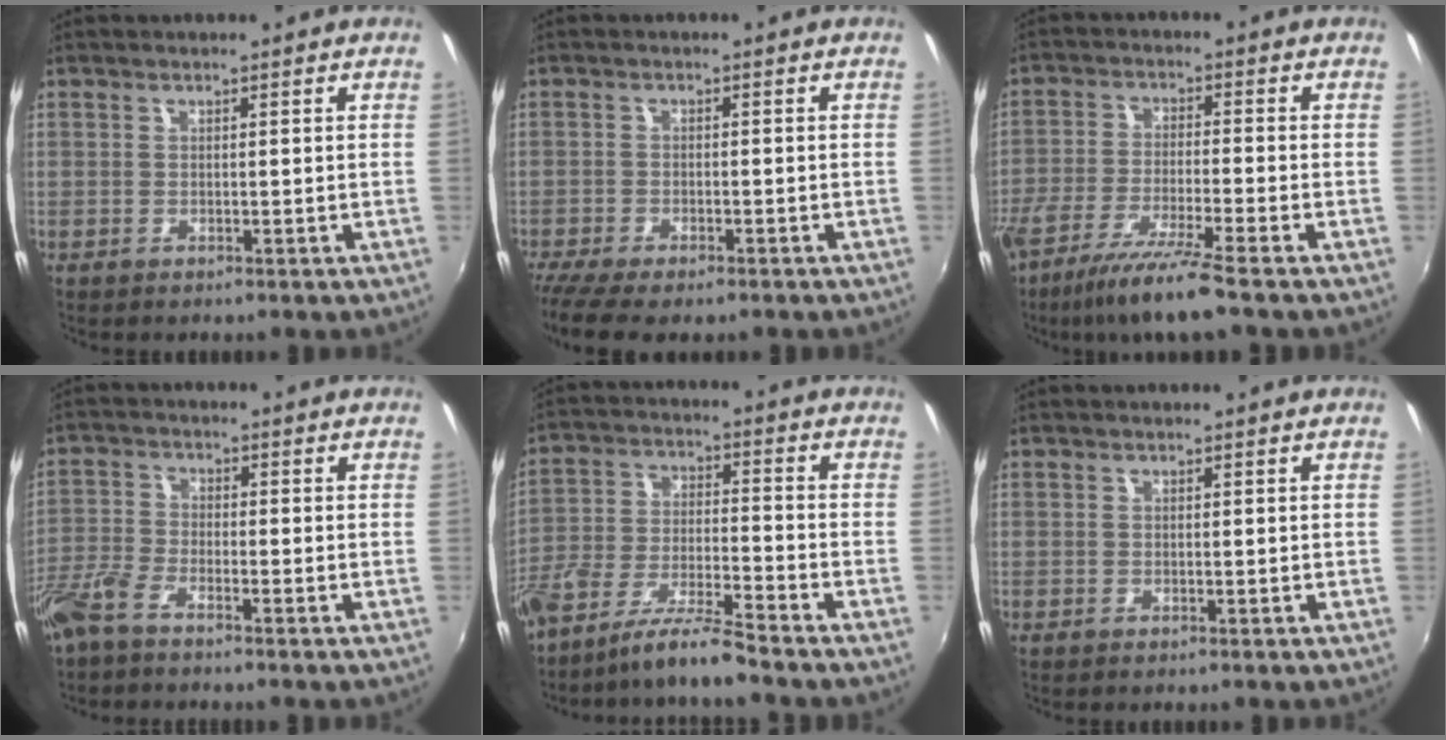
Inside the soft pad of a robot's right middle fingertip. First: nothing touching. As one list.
[{"total": 7.7, "force": [-6.2, 1.8, 4.2], "torque": [-0.106, -0.040, -0.108]}, {"total": 11.1, "force": [-8.3, -0.3, 7.3], "torque": [-0.155, -0.035, -0.147]}, {"total": 5.3, "force": [-4.3, 1.1, 2.9], "torque": [-0.074, -0.006, -0.094]}, {"total": 9.0, "force": [-7.5, 0.0, 5.0], "torque": [-0.102, -0.004, -0.144]}, {"total": 0.0}]